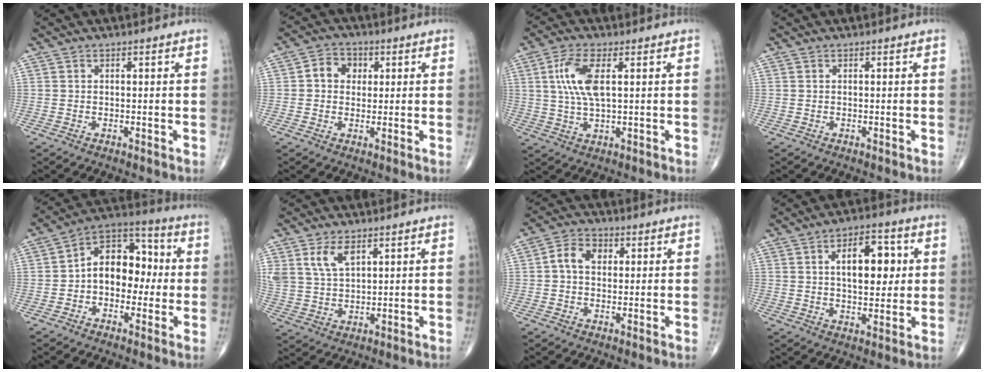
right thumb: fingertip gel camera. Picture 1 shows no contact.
{"total": 5.0, "force": [0.9, 4.2, 2.6], "torque": [-0.017, 0.007, 0.008]}
{"total": 8.4, "force": [2.0, 3.1, 7.5], "torque": [-0.170, 0.000, 0.041]}
{"total": 0.0}
{"total": 12.9, "force": [-0.4, 8.9, 9.3], "torque": [-0.104, 0.046, -0.022]}
{"total": 6.8, "force": [3.5, 3.6, 4.6], "torque": [-0.085, -0.011, 0.078]}
{"total": 5.2, "force": [0.7, 3.8, 3.5], "torque": [-0.054, 0.014, 0.006]}
{"total": 11.6, "force": [2.5, 6.0, 9.6], "torque": [-0.112, 0.000, 0.036]}